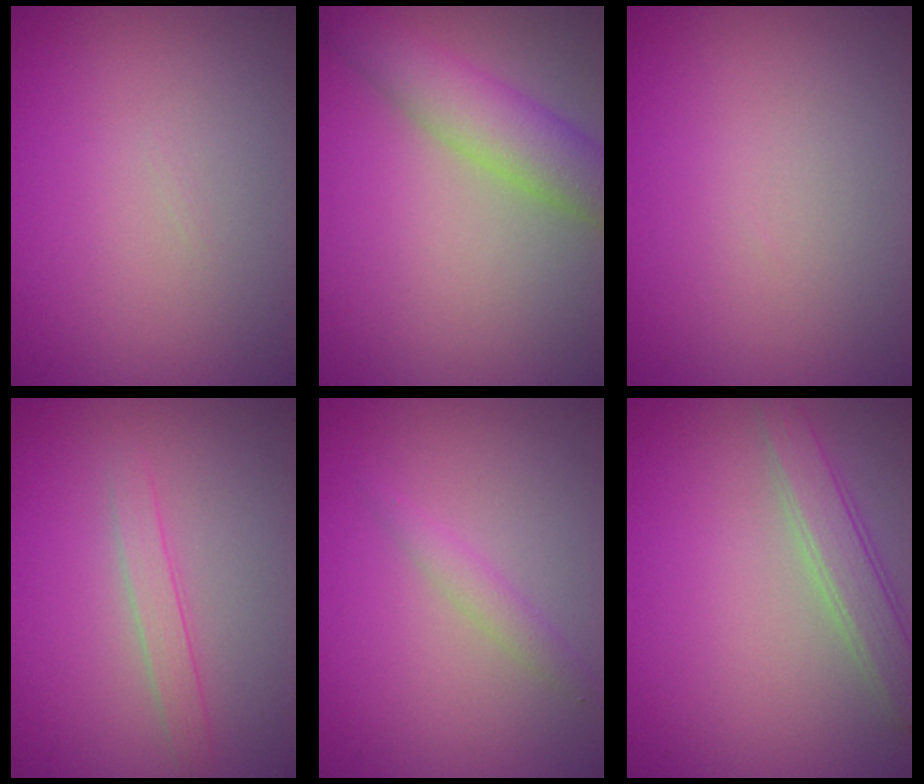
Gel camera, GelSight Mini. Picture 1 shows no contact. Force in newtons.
{"total": 5.2, "press": 5.2, "slide": 0.3}
{"total": 0.0}
{"total": 1.6, "press": 1.6, "slide": 0.1}
{"total": 1.4, "press": 1.4, "slide": 0.0}
{"total": 2.9, "press": 2.9, "slide": 0.1}